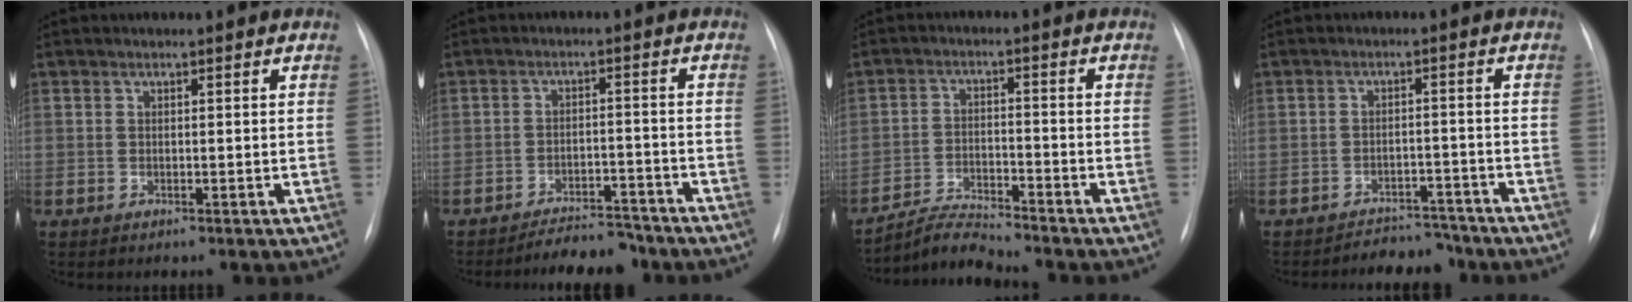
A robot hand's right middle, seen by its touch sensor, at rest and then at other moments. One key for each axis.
{"total": 6.5, "fx": -6.1, "fy": 1.7, "fz": 1.5, "tx": -0.015, "ty": 0.000, "tz": -0.095}
{"total": 5.1, "fx": -5.0, "fy": -0.9, "fz": -0.2, "tx": -0.008, "ty": -0.014, "tz": -0.092}
{"total": 5.3, "fx": -4.9, "fy": 1.8, "fz": -0.4, "tx": 0.014, "ty": 0.012, "tz": -0.074}